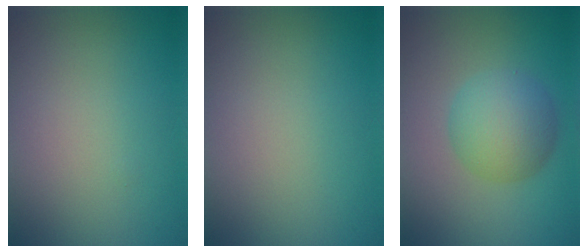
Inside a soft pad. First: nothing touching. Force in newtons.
{"total": 0.0}
{"total": 5.0, "press": 5.0, "slide": 0.1}